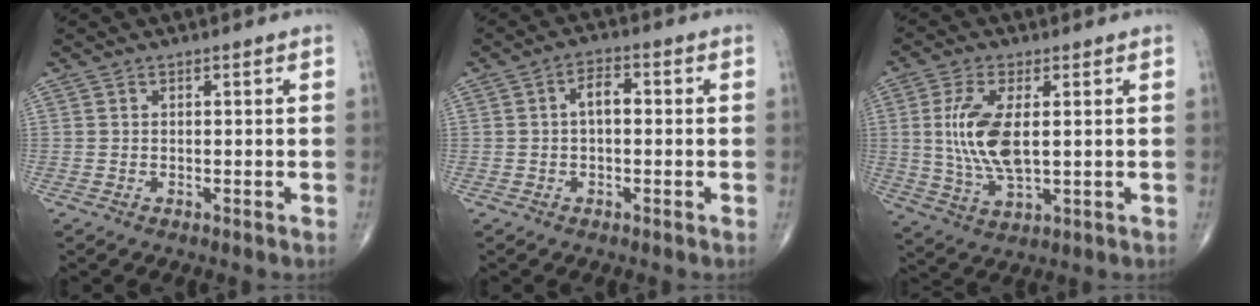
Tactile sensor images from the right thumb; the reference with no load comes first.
{"total": 4.0, "force": [0.1, 2.1, 3.3], "torque": [-0.048, 0.013, -0.004]}
{"total": 10.9, "force": [1.1, 4.6, 9.9], "torque": [-0.209, -0.012, 0.028]}